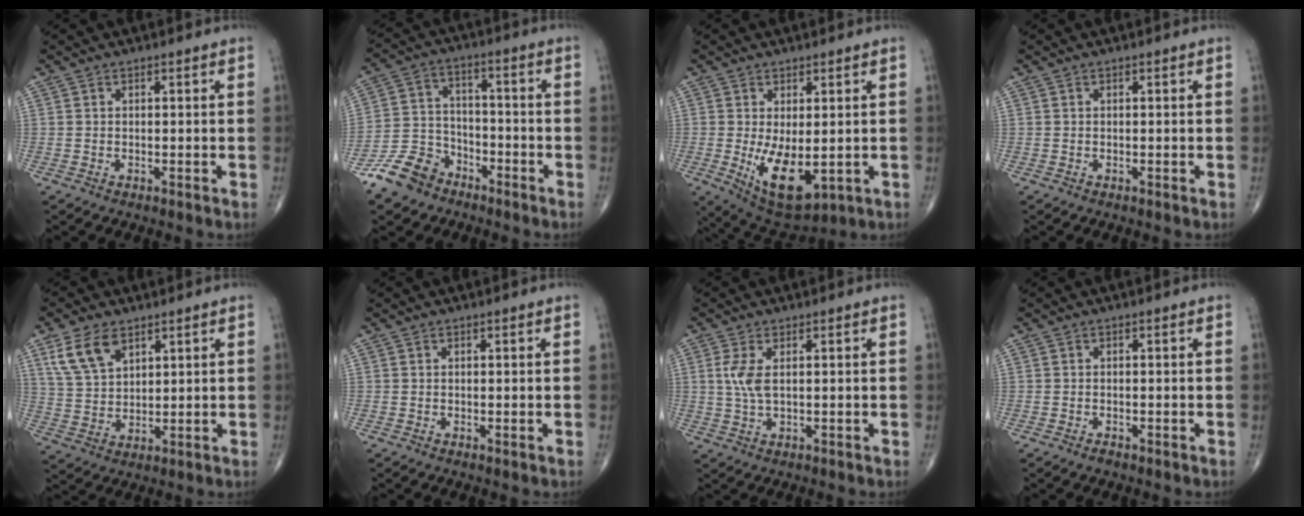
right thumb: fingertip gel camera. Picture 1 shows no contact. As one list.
[{"total": 9.8, "force": [-6.9, 6.3, 2.8], "torque": [-0.040, 0.052, -0.139]}, {"total": 10.3, "force": [-1.4, 4.8, 9.0], "torque": [-0.142, -0.024, -0.002]}, {"total": 0.0}, {"total": 8.7, "force": [4.9, 5.0, 5.2], "torque": [-0.092, -0.016, 0.103]}, {"total": 0.0}, {"total": 4.2, "force": [0.9, 1.7, 3.8], "torque": [-0.094, -0.002, 0.022]}, {"total": 0.8, "force": [-0.5, 0.4, 0.4], "torque": [-0.007, 0.002, -0.008]}]